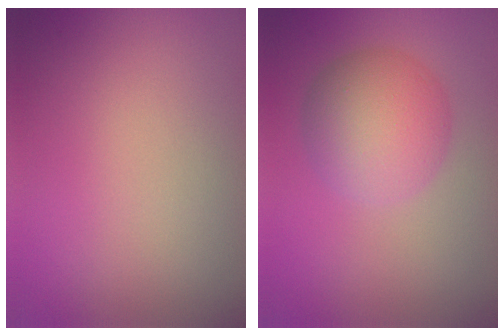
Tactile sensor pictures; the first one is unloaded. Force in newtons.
{"total": 5.6, "press": 5.6, "slide": 0.2}